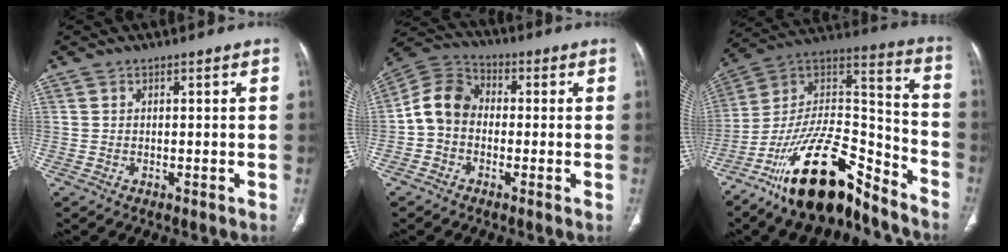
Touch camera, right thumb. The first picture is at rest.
{"total": 8.6, "force": [-1.1, 6.9, 5.0], "torque": [-0.084, 0.031, -0.038]}
{"total": 22.6, "force": [-16.3, 8.1, 13.3], "torque": [-0.221, 0.102, -0.289]}